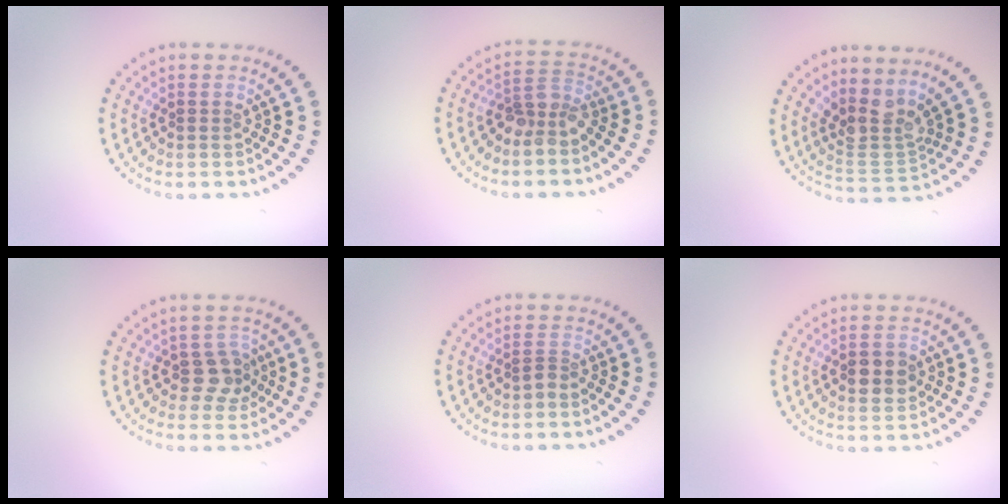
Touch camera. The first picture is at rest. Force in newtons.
{"total": 2.8, "press": 2.2, "slide": 1.7}
{"total": 3.6, "press": 2.7, "slide": 2.4}
{"total": 2.6, "press": 2.4, "slide": 1.2}
{"total": 0.7, "press": 0.4, "slide": 0.6}
{"total": 2.8, "press": 2.8, "slide": 0.1}